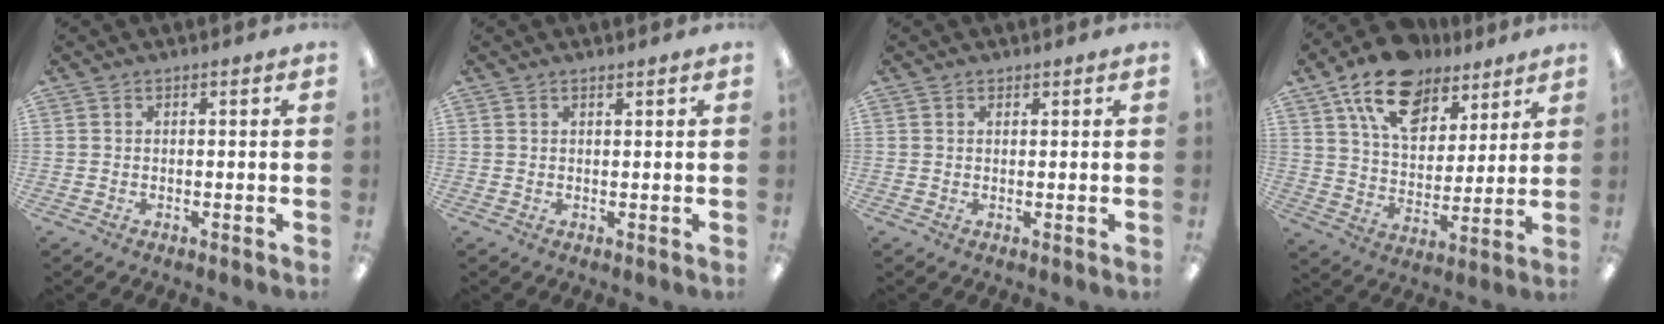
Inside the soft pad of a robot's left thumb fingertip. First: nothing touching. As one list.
[{"total": 0.6, "force": [0.6, 0.1, 0.1], "torque": [-0.003, 0.000, 0.011]}, {"total": 0.7, "force": [0.6, 0.4, 0.0], "torque": [0.000, 0.001, 0.011]}, {"total": 16.9, "force": [11.1, 9.6, 8.3], "torque": [-0.141, -0.050, 0.202]}]